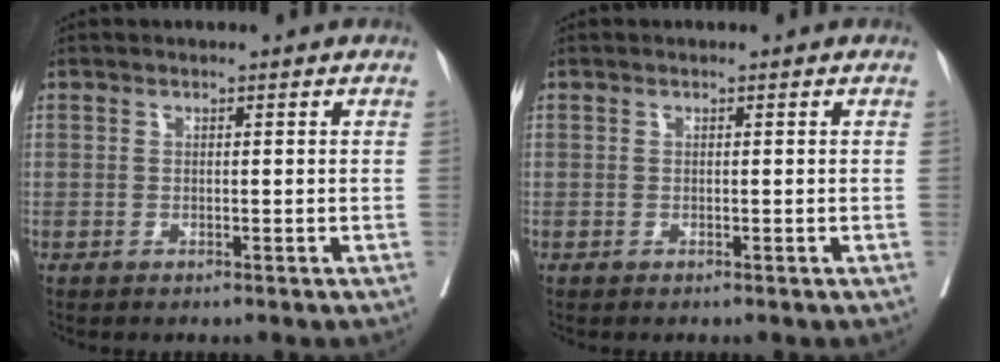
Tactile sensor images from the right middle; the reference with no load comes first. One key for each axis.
{"total": 0.0}